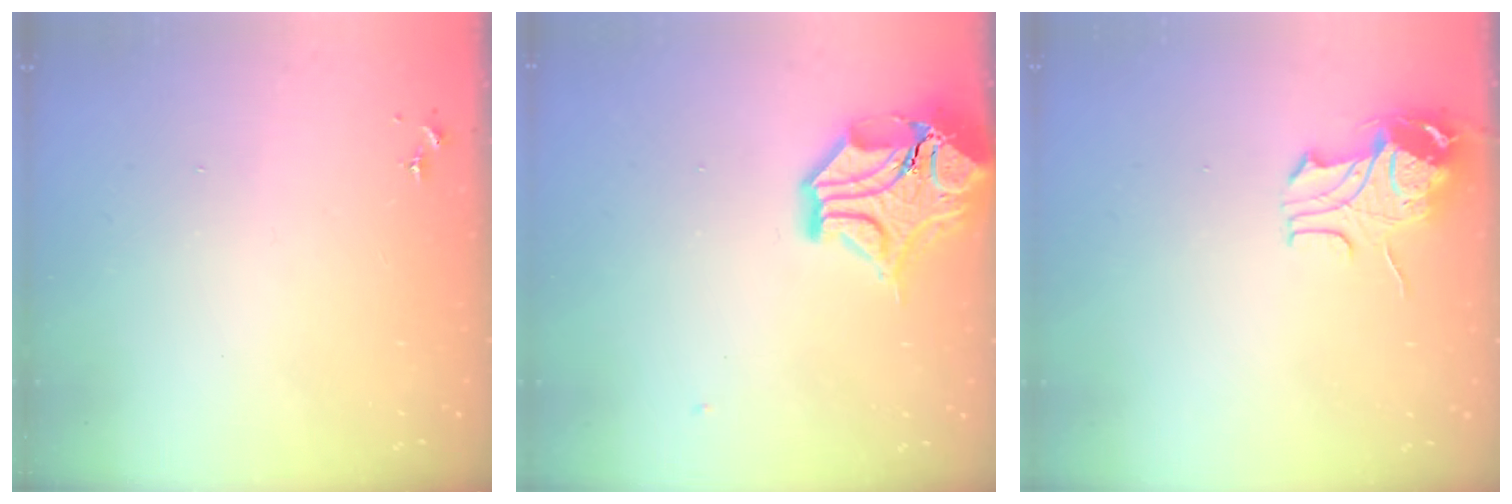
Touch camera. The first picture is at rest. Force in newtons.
{"total": 16.7, "press": 16.5, "slide": 2.5}
{"total": 9.6, "press": 9.6, "slide": 1.1}